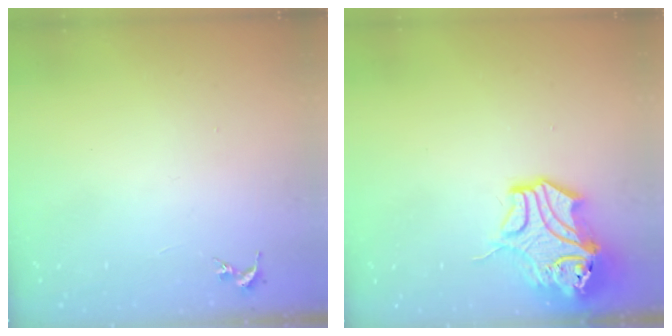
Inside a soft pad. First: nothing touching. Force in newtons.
{"total": 14.2, "press": 14.1, "slide": 1.9}